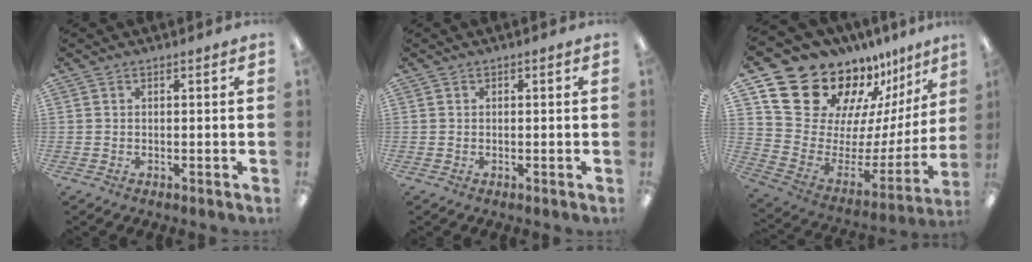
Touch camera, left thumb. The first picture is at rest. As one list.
[{"total": 0.0}, {"total": 20.4, "force": [16.8, 9.6, 6.4], "torque": [-0.109, -0.137, 0.314]}]